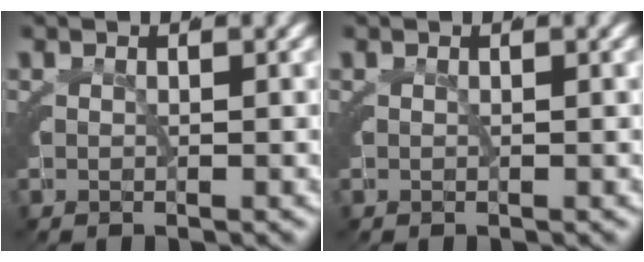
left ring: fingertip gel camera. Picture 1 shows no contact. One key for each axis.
{"total": 0.0}